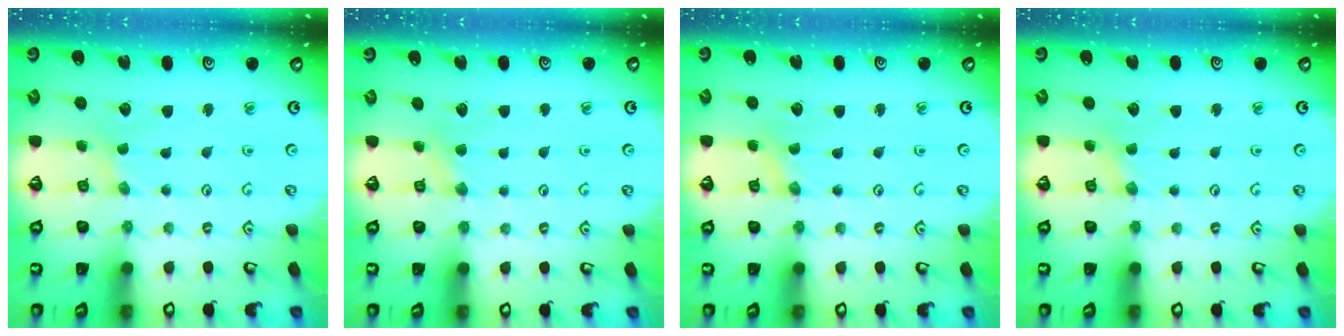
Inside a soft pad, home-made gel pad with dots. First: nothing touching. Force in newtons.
{"total": 2.5, "press": 2.5, "slide": 0.3}
{"total": 1.1, "press": 1.1, "slide": 0.2}
{"total": 2.7, "press": 2.6, "slide": 0.5}